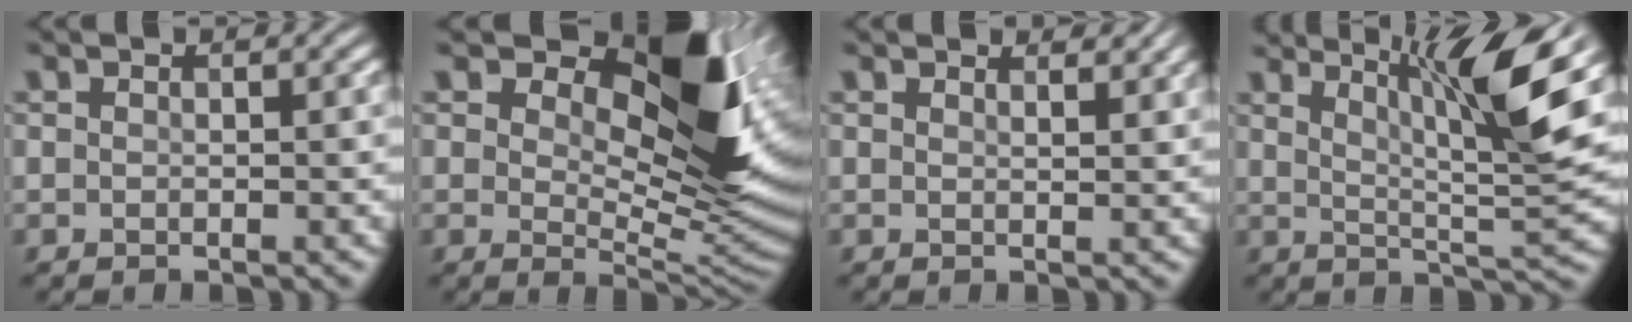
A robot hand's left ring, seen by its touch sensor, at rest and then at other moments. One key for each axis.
{"total": 10.7, "fx": 4.6, "fy": 5.0, "fz": 8.3, "tx": -0.119, "ty": -0.009, "tz": 0.073}
{"total": 1.8, "fx": 1.8, "fy": 0.1, "fz": 0.1, "tx": 0.008, "ty": 0.006, "tz": 0.009}
{"total": 7.3, "fx": 4.0, "fy": 0.5, "fz": 6.1, "tx": -0.084, "ty": 0.002, "tz": 0.068}